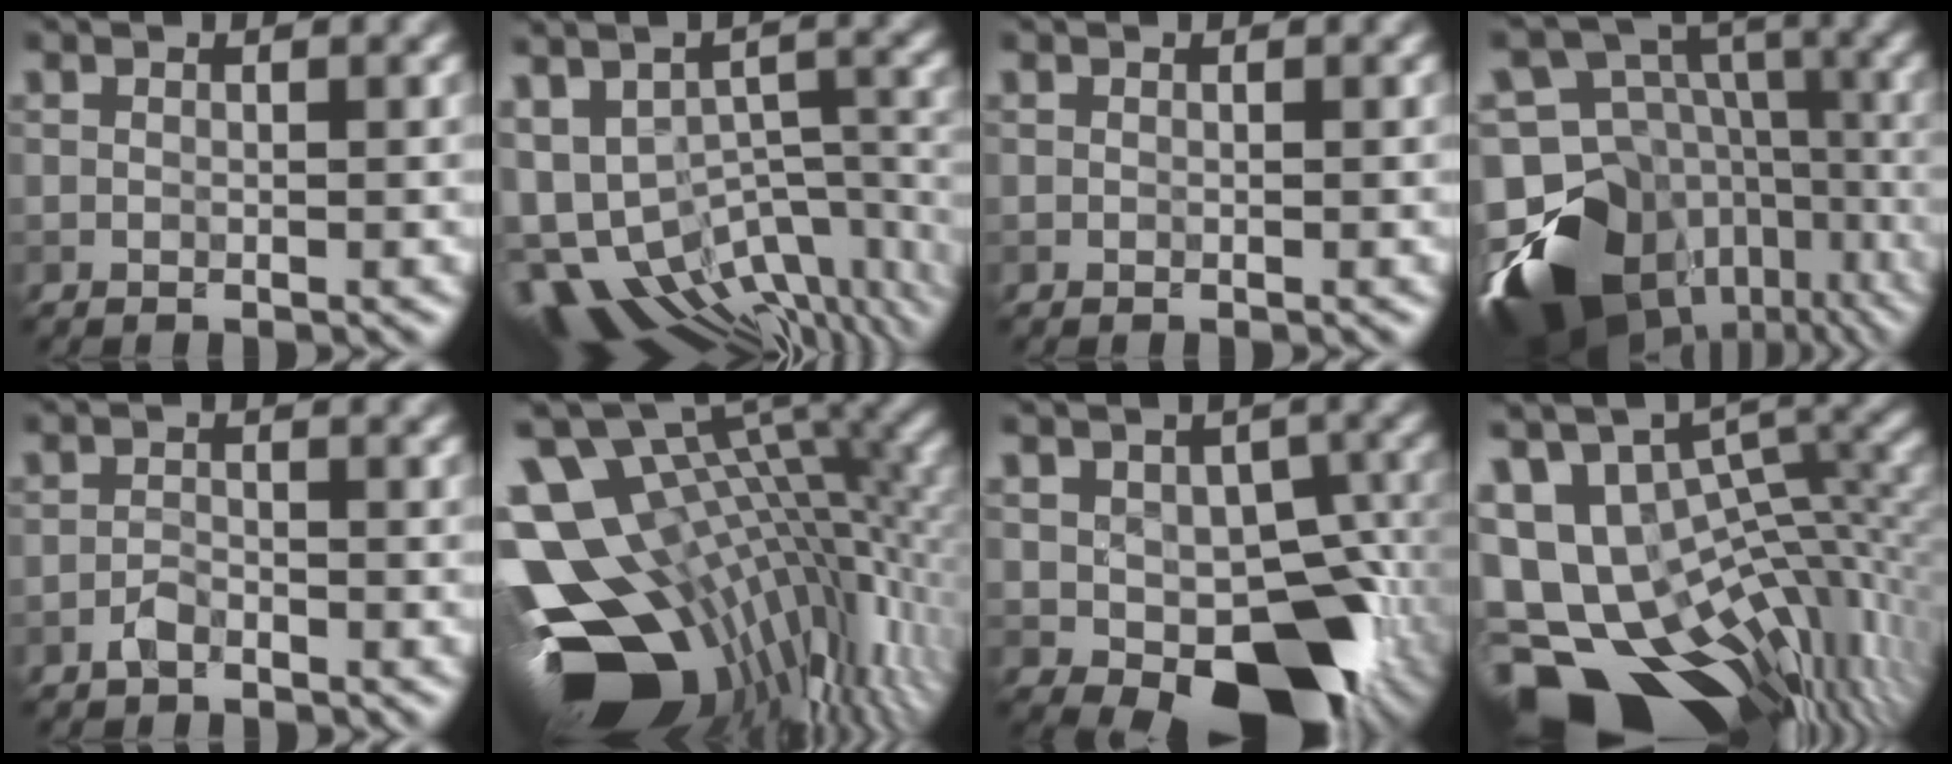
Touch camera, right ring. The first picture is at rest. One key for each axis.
{"total": 12.1, "fx": -4.9, "fy": 6.9, "fz": 8.6, "tx": -0.145, "ty": -0.012, "tz": -0.022}
{"total": 0.0}
{"total": 17.0, "fx": -8.4, "fy": 11.8, "fz": 8.9, "tx": -0.191, "ty": -0.010, "tz": -0.102}
{"total": 0.9, "fx": -0.8, "fy": 0.4, "fz": 0.4, "tx": -0.004, "ty": 0.007, "tz": -0.020}
{"total": 16.8, "fx": -0.8, "fy": 9.7, "fz": 13.7, "tx": -0.219, "ty": -0.025, "tz": 0.019}
{"total": 10.0, "fx": -3.0, "fy": 6.2, "fz": 7.3, "tx": -0.089, "ty": -0.002, "tz": -0.043}
{"total": 16.5, "fx": -3.9, "fy": 10.6, "fz": 12.1, "tx": -0.204, "ty": 0.005, "tz": 0.002}